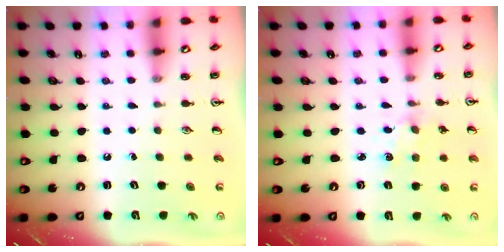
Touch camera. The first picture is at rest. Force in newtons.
{"total": 2.0, "press": 2.0, "slide": 0.3}